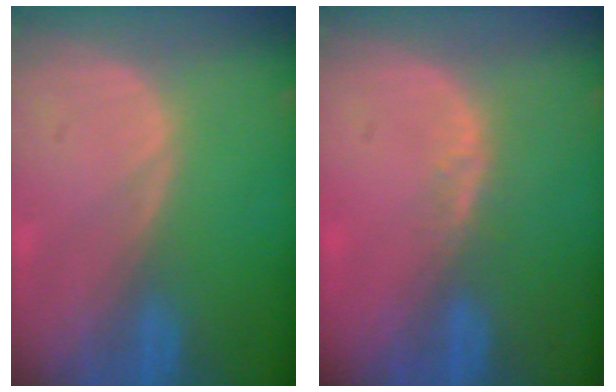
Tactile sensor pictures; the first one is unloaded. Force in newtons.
{"total": 1.9, "press": 1.4, "slide": 1.3}